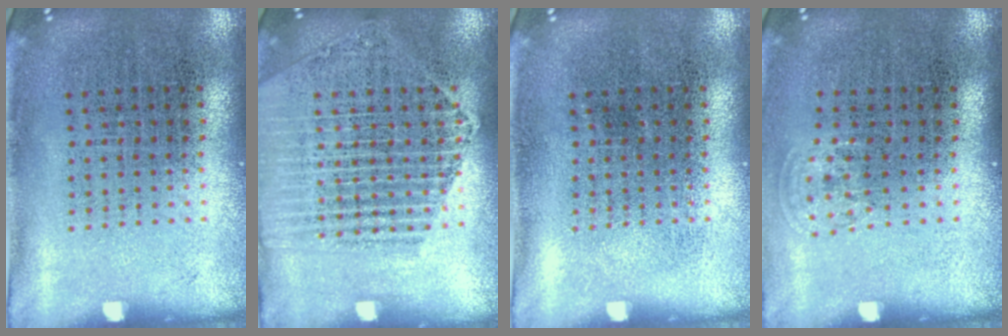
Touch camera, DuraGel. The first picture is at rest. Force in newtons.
{"total": 1.8, "press": 1.7, "slide": 0.6}
{"total": 0.0}
{"total": 0.8, "press": 0.6, "slide": 0.5}